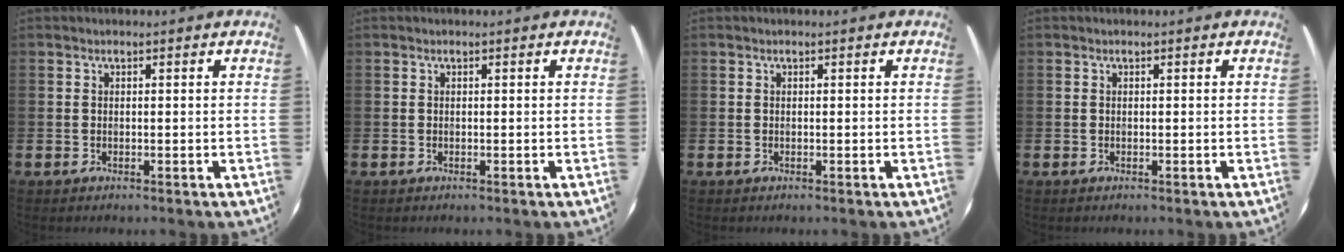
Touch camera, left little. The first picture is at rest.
{"total": 0.0}
{"total": 0.0}
{"total": 0.0}